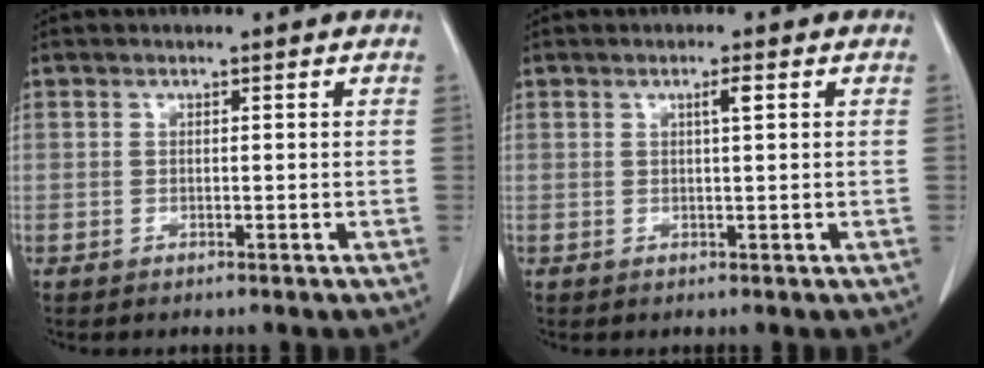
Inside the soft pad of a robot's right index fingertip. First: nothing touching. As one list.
[{"total": 1.6, "force": [0.6, -0.4, 1.4], "torque": [-0.027, -0.002, 0.011]}]